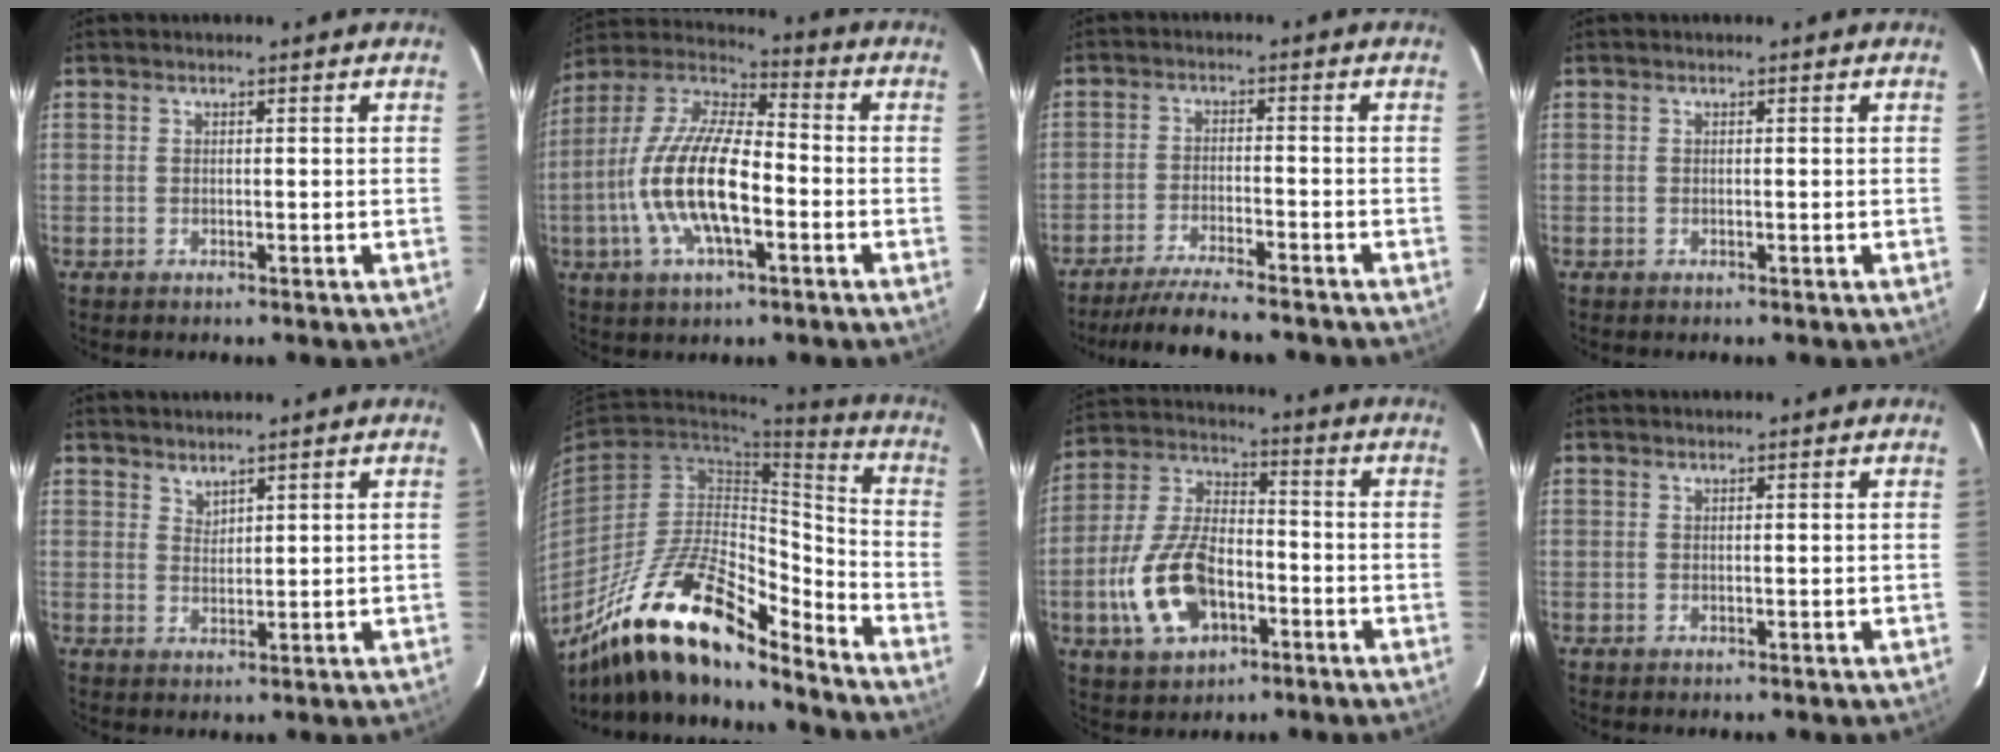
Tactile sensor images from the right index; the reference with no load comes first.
{"total": 17.3, "force": [-4.2, 6.3, 15.5], "torque": [-0.313, -0.002, -0.087]}
{"total": 11.5, "force": [-10.3, 1.2, 5.0], "torque": [-0.111, -0.016, -0.166]}
{"total": 0.0}
{"total": 2.2, "force": [2.1, 0.6, 0.3], "torque": [0.000, 0.002, 0.039]}
{"total": 22.1, "force": [-16.3, 6.6, 13.4], "torque": [-0.246, -0.011, -0.284]}
{"total": 14.9, "force": [-5.3, 8.4, 11.2], "torque": [-0.242, 0.009, -0.088]}
{"total": 0.0}